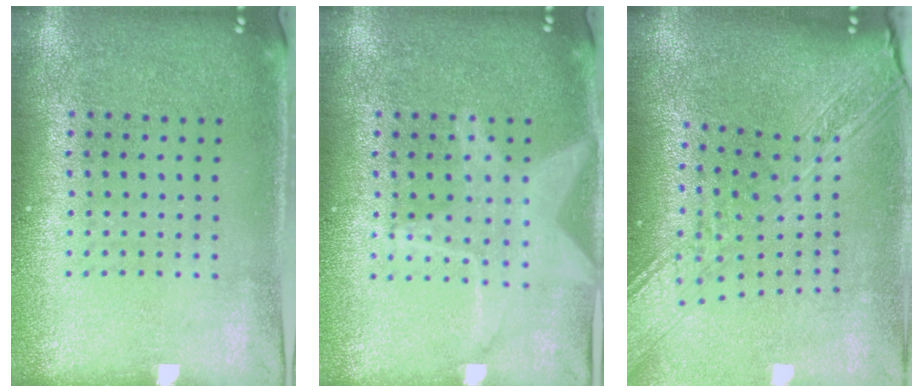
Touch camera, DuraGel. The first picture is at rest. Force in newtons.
{"total": 3.0, "press": 3.0, "slide": 0.4}
{"total": 3.2, "press": 2.4, "slide": 2.0}